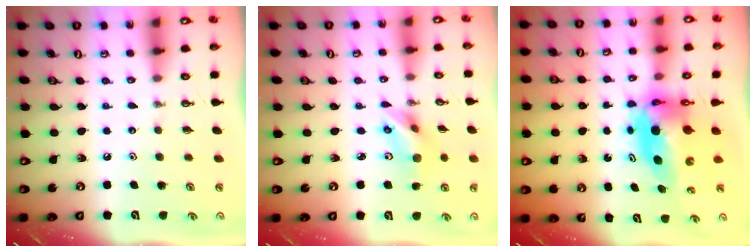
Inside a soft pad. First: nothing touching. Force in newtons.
{"total": 7.9, "press": 7.4, "slide": 2.8}
{"total": 8.3, "press": 8.3, "slide": 0.7}